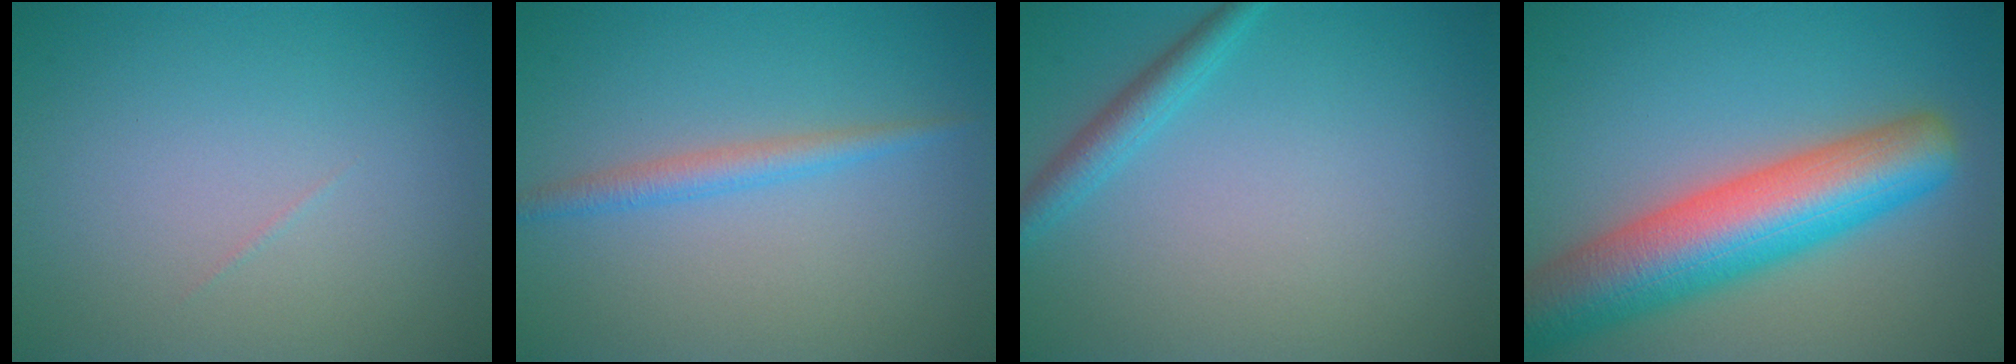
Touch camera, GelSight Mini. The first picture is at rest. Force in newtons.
{"total": 1.9, "press": 1.9, "slide": 0.1}
{"total": 2.0, "press": 2.0, "slide": 0.1}
{"total": 10.4, "press": 10.4, "slide": 0.6}